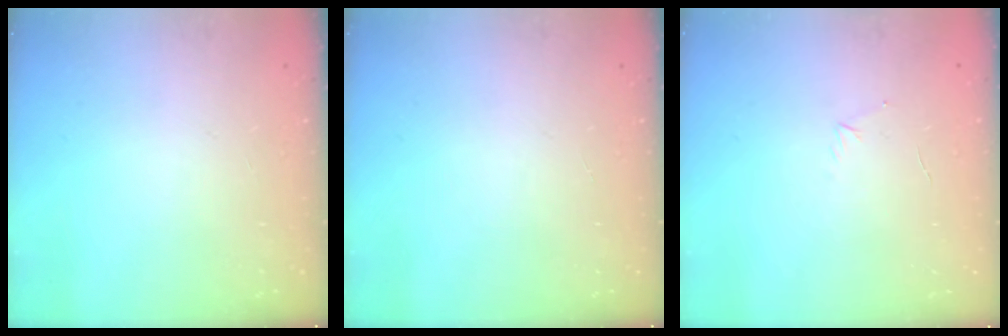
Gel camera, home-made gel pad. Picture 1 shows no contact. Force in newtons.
{"total": 0.0}
{"total": 3.2, "press": 3.1, "slide": 0.8}